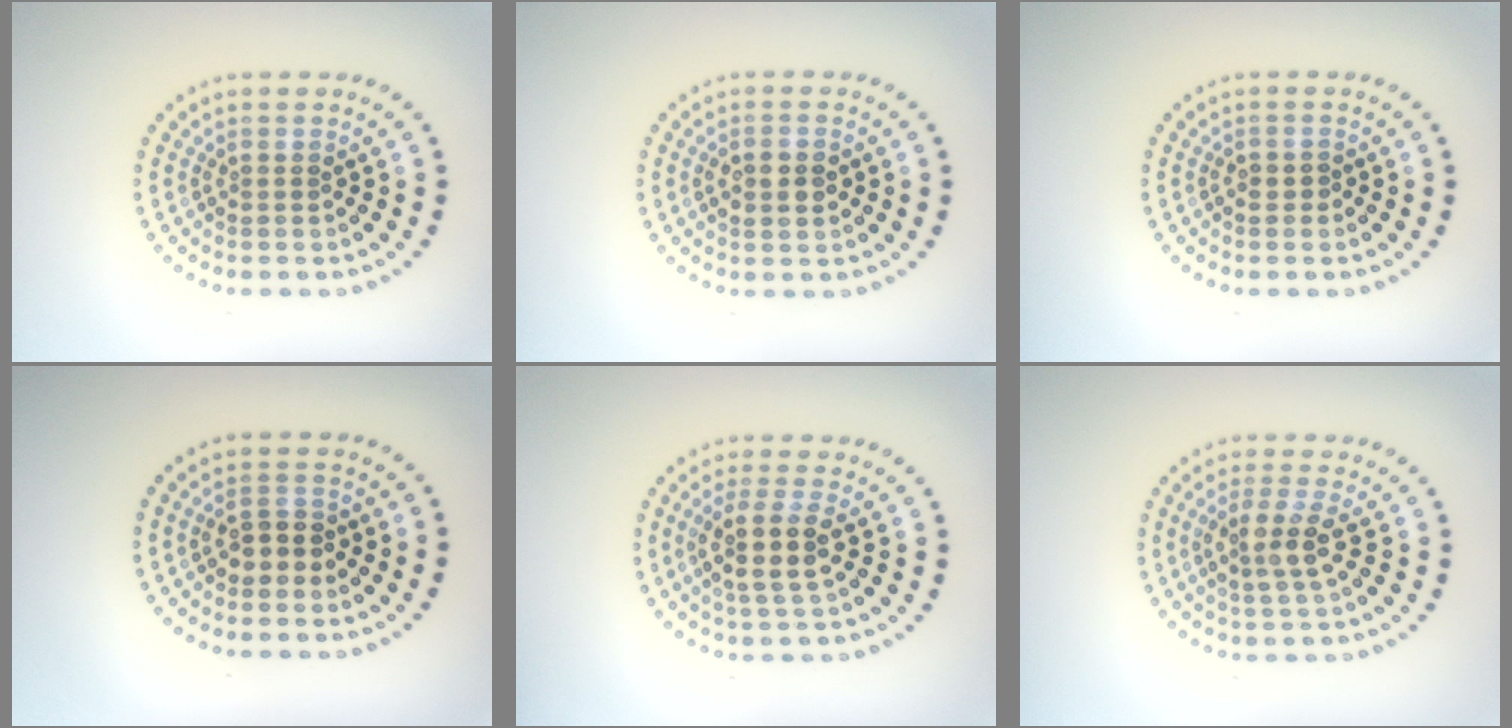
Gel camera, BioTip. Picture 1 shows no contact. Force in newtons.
{"total": 2.1, "press": 2.1, "slide": 0.3}
{"total": 0.6, "press": 0.6, "slide": 0.3}
{"total": 2.4, "press": 2.4, "slide": 0.7}
{"total": 3.4, "press": 3.0, "slide": 1.6}
{"total": 3.2, "press": 2.9, "slide": 1.4}